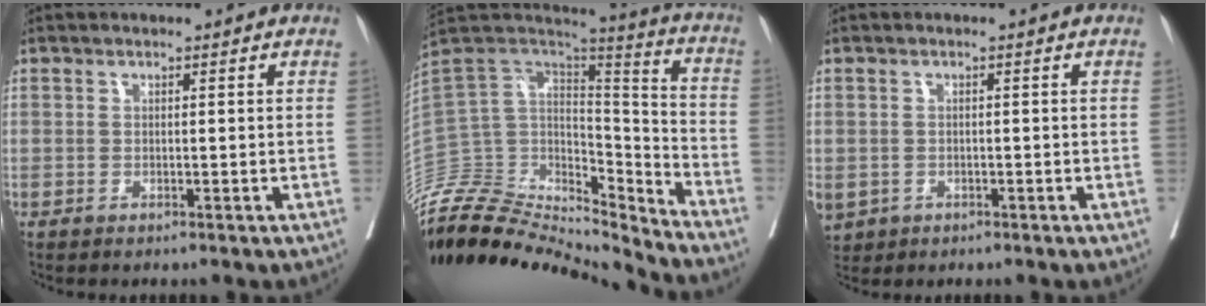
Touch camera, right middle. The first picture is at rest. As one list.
[{"total": 31.4, "force": [-28.0, 8.3, 11.6], "torque": [-0.274, 0.006, -0.454]}, {"total": 5.9, "force": [-2.3, 4.9, 2.3], "torque": [-0.070, -0.007, -0.029]}]